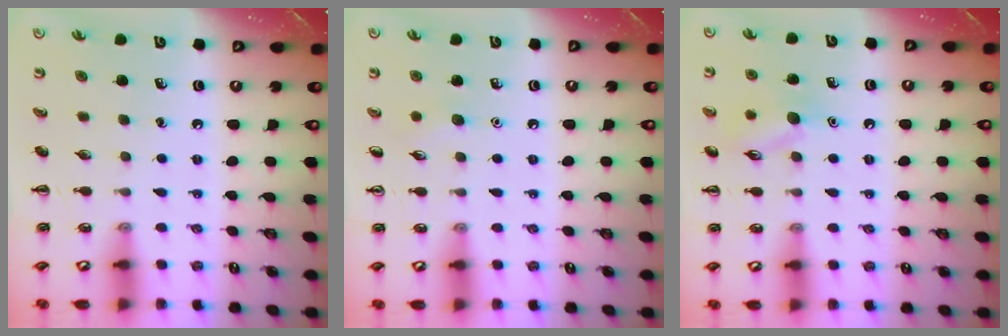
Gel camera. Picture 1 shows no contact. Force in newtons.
{"total": 4.5, "press": 4.2, "slide": 1.3}
{"total": 9.1, "press": 9.0, "slide": 0.9}